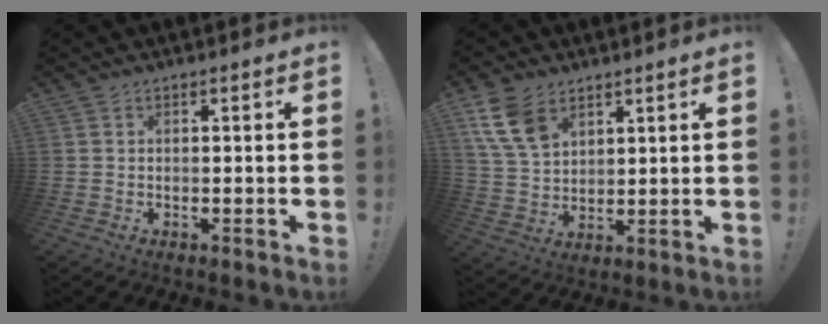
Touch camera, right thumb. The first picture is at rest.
{"total": 11.7, "force": [6.6, 7.3, 6.3], "torque": [-0.126, -0.022, 0.132]}